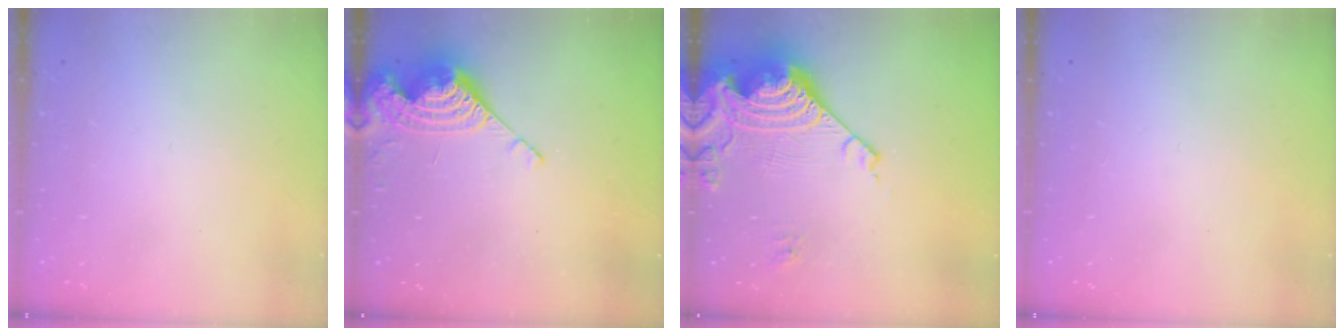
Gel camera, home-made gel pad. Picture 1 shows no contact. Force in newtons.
{"total": 8.5, "press": 8.4, "slide": 0.8}
{"total": 17.4, "press": 17.3, "slide": 2.0}
{"total": 0.0}